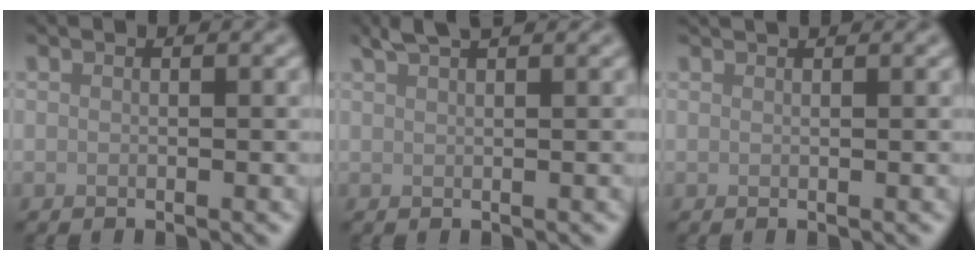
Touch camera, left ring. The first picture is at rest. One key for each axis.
{"total": 2.2, "fx": 1.9, "fy": 0.4, "fz": 1.2, "tx": -0.011, "ty": 0.007, "tz": 0.033}
{"total": 1.2, "fx": 1.1, "fy": 0.2, "fz": 0.4, "tx": -0.007, "ty": -0.002, "tz": 0.009}